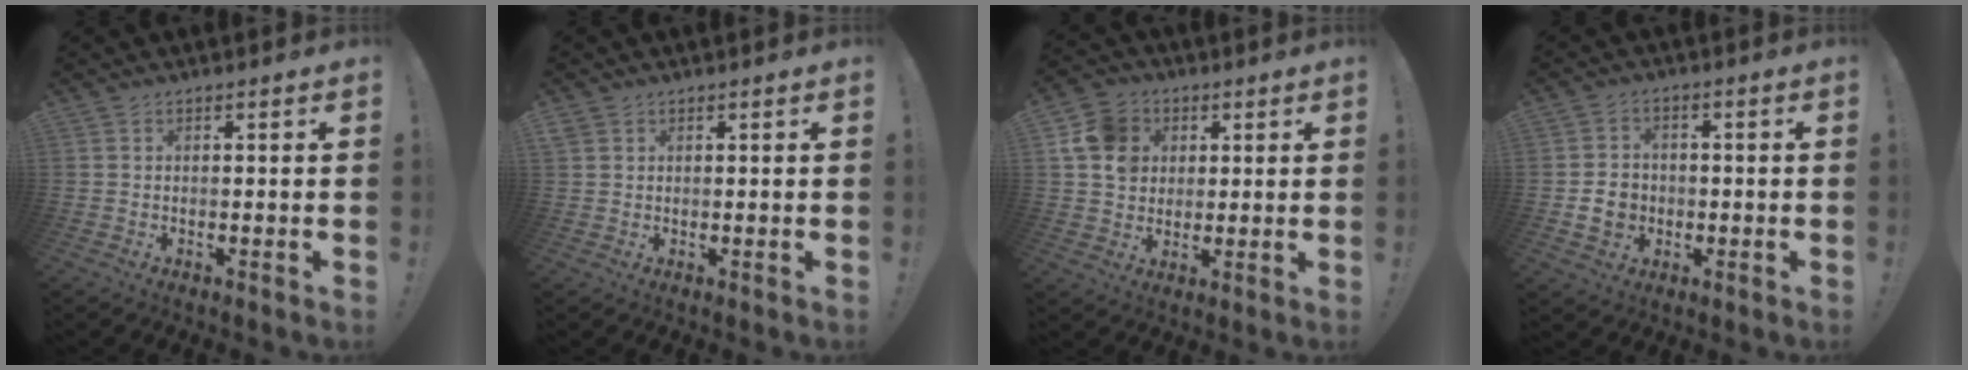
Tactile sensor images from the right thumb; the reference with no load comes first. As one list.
[{"total": 1.8, "force": [1.3, 1.3, 0.5], "torque": [-0.003, -0.005, 0.023]}, {"total": 11.8, "force": [3.4, 10.3, 4.5], "torque": [-0.068, -0.007, 0.071]}, {"total": 7.9, "force": [-1.6, 6.7, 3.9], "torque": [-0.059, 0.009, -0.029]}]